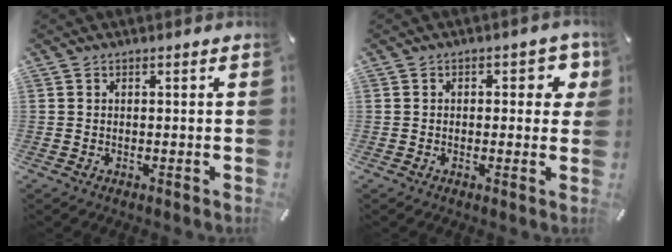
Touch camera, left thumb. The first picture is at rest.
{"total": 5.1, "force": [1.0, 3.0, 4.0], "torque": [-0.040, -0.002, 0.008]}